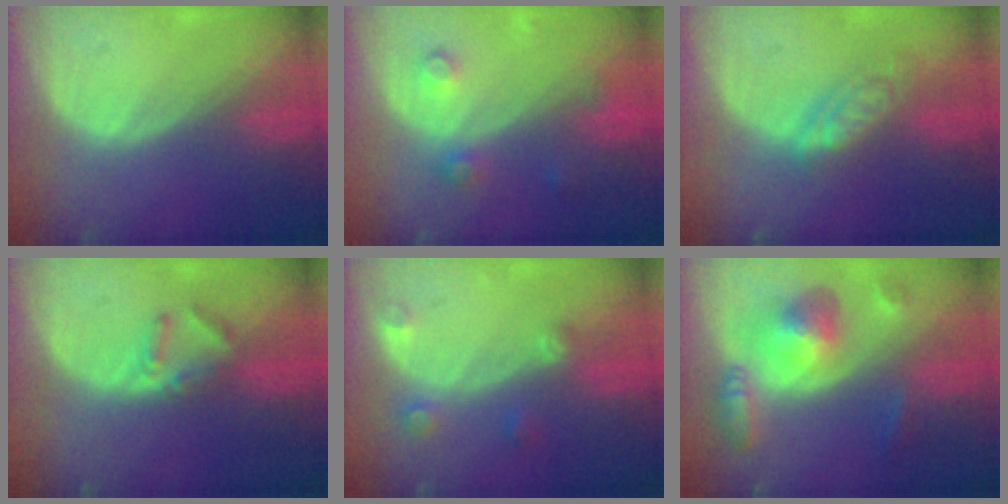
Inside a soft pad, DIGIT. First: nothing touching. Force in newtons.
{"total": 3.7, "press": 3.5, "slide": 1.4}
{"total": 5.7, "press": 5.1, "slide": 2.6}
{"total": 3.5, "press": 3.4, "slide": 1.1}
{"total": 3.0, "press": 2.9, "slide": 1.0}
{"total": 7.8, "press": 7.8, "slide": 0.5}